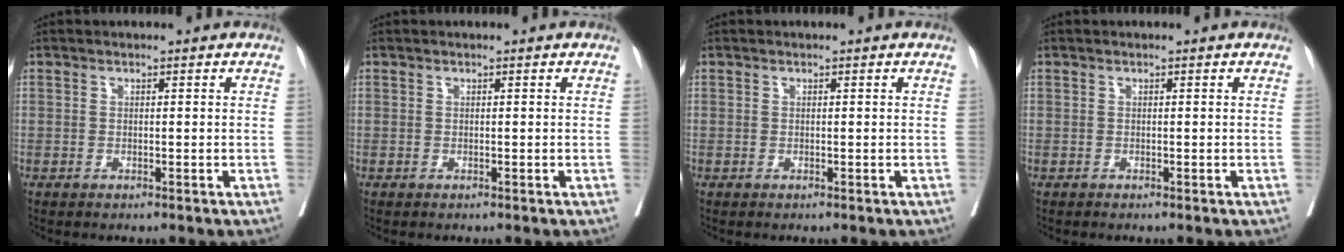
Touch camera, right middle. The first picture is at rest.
{"total": 0.0}
{"total": 0.0}
{"total": 0.0}